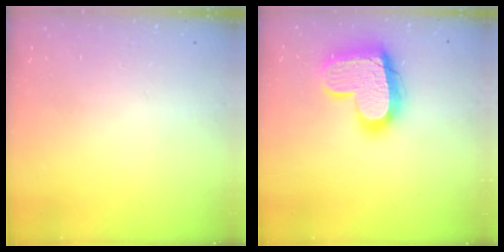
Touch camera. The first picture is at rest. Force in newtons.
{"total": 17.5, "press": 17.4, "slide": 1.3}